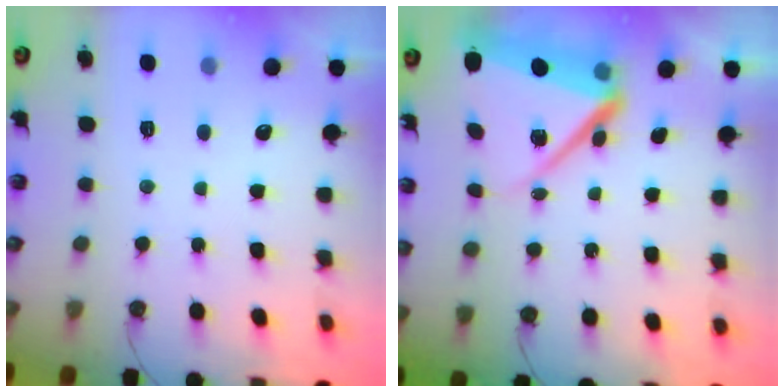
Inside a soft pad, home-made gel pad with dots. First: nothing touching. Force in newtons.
{"total": 11.8, "press": 11.8, "slide": 1.2}